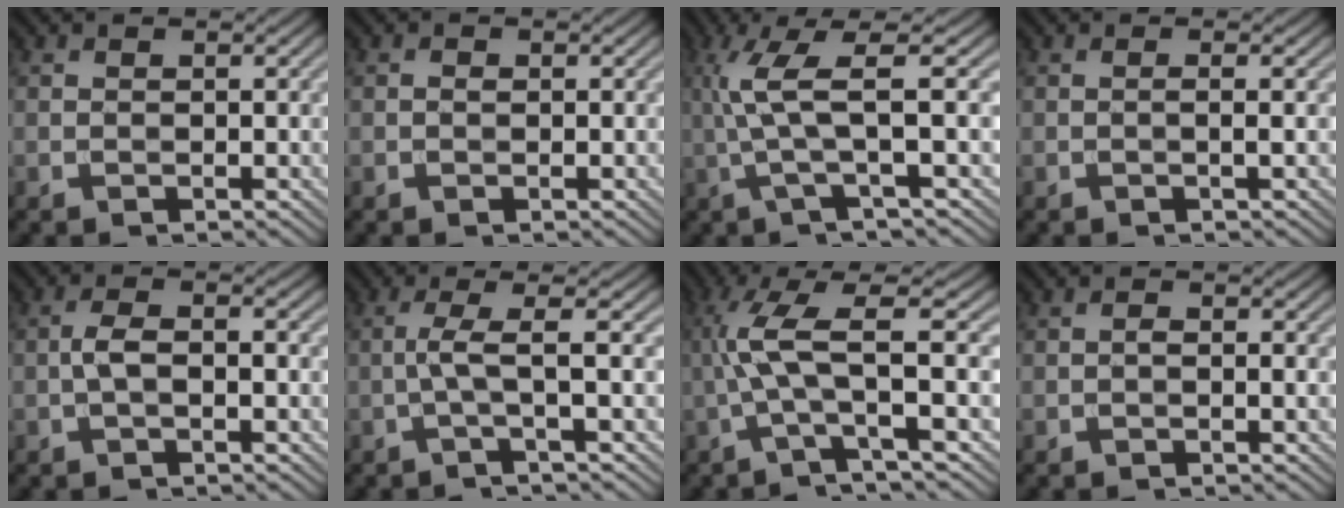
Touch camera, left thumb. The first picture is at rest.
{"total": 0.6, "force": [0.0, 0.4, 0.5], "torque": [-0.007, 0.000, -0.001]}
{"total": 7.0, "force": [0.6, 1.0, 6.9], "torque": [-0.144, 0.014, 0.008]}
{"total": 1.2, "force": [0.0, 0.0, 1.2], "torque": [-0.021, 0.005, -0.005]}
{"total": 3.0, "force": [-0.6, 1.1, 2.7], "torque": [-0.058, 0.006, -0.015]}
{"total": 3.5, "force": [-0.4, 0.2, 3.4], "torque": [-0.062, 0.009, -0.023]}
{"total": 7.3, "force": [-0.7, 1.0, 7.2], "torque": [-0.148, 0.018, -0.025]}
{"total": 1.1, "force": [-0.4, 0.3, 1.0], "torque": [-0.017, 0.002, -0.007]}